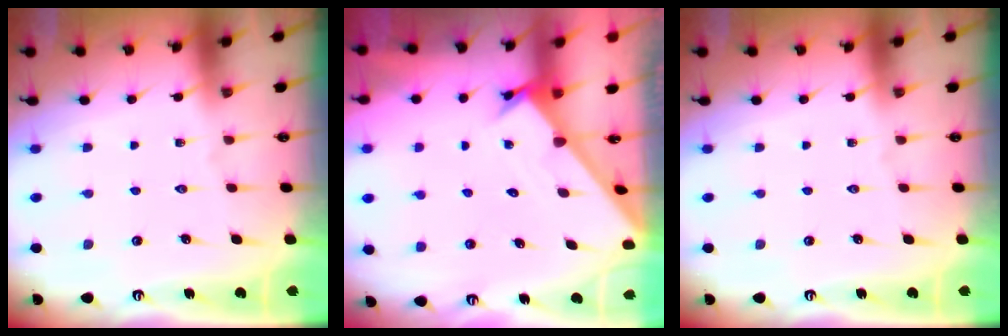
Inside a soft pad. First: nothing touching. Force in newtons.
{"total": 1.7, "press": 1.7, "slide": 0.1}
{"total": 0.0}